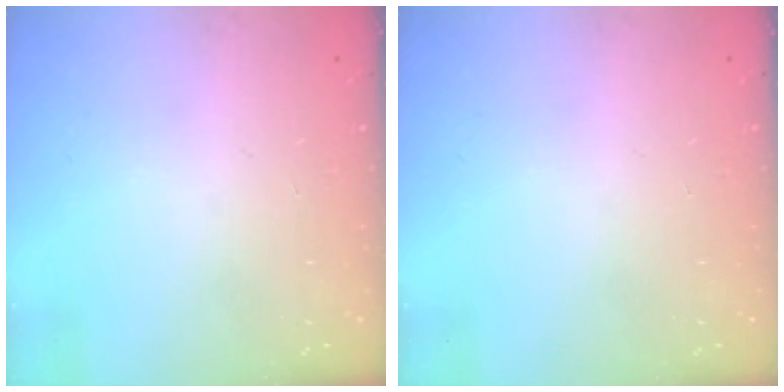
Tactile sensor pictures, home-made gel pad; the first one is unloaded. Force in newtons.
{"total": 0.0}